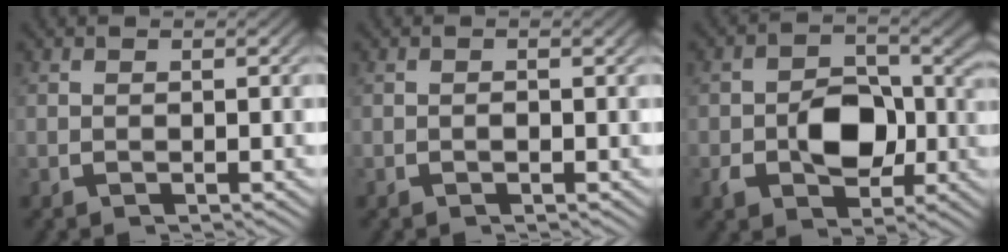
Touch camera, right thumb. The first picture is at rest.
{"total": 0.5, "force": [-0.2, 0.2, 0.5], "torque": [-0.006, 0.001, -0.005]}
{"total": 6.8, "force": [-0.8, 4.8, 4.7], "torque": [-0.086, -0.022, -0.005]}